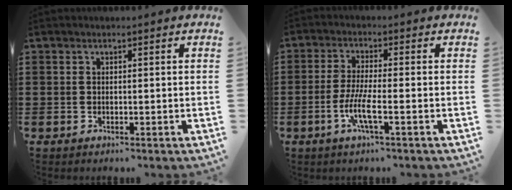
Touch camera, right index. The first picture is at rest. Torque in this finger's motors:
{"motor_torque": [0.28, -0.09, 0.18, 0.13]}